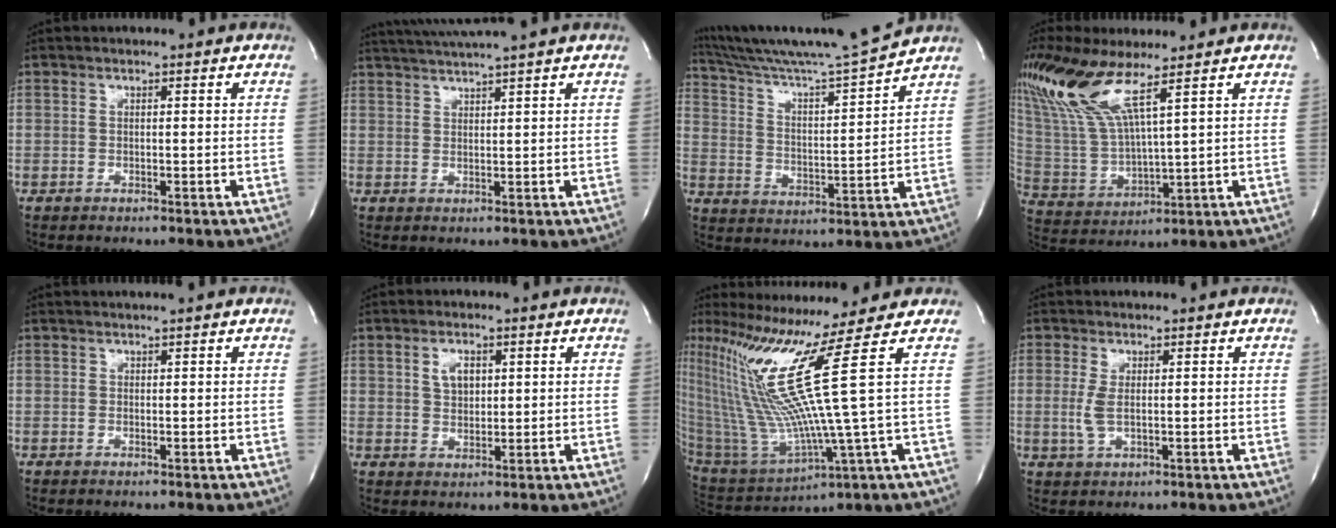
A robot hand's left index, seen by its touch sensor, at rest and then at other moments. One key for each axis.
{"total": 6.4, "fx": 5.6, "fy": -1.7, "fz": 2.7, "tx": -0.047, "ty": 0.010, "tz": 0.091}
{"total": 14.3, "fx": 13.3, "fy": -2.6, "fz": 4.6, "tx": -0.094, "ty": -0.039, "tz": 0.221}
{"total": 13.1, "fx": 8.1, "fy": 1.8, "fz": 10.2, "tx": -0.246, "ty": -0.005, "tz": 0.166}
{"total": 0.8, "fx": 0.6, "fy": -0.3, "fz": 0.4, "tx": -0.006, "ty": -0.001, "tz": 0.017}
{"total": 3.2, "fx": 1.1, "fy": 1.9, "fz": 2.3, "tx": -0.048, "ty": -0.001, "tz": 0.022}
{"total": 17.7, "fx": 7.9, "fy": -3.6, "fz": 15.5, "tx": -0.302, "ty": -0.030, "tz": 0.146}
{"total": 2.7, "fx": 0.2, "fy": 0.8, "fz": 2.6, "tx": -0.066, "ty": -0.004, "tz": 0.013}